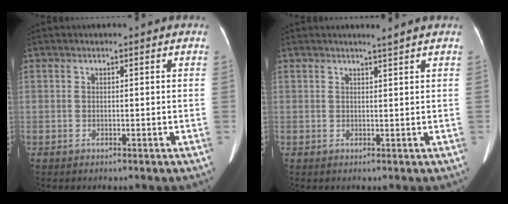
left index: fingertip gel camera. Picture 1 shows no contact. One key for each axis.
{"total": 1.2, "fx": 1.0, "fy": -0.5, "fz": 0.4, "tx": -0.017, "ty": -0.009, "tz": 0.022}